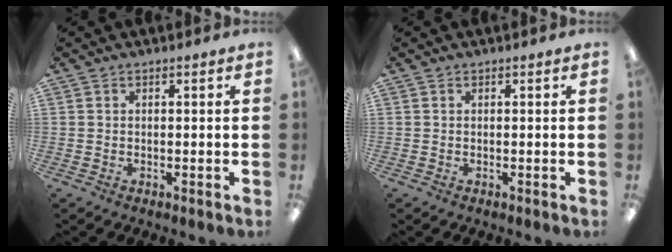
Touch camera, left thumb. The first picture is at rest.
{"total": 0.0}